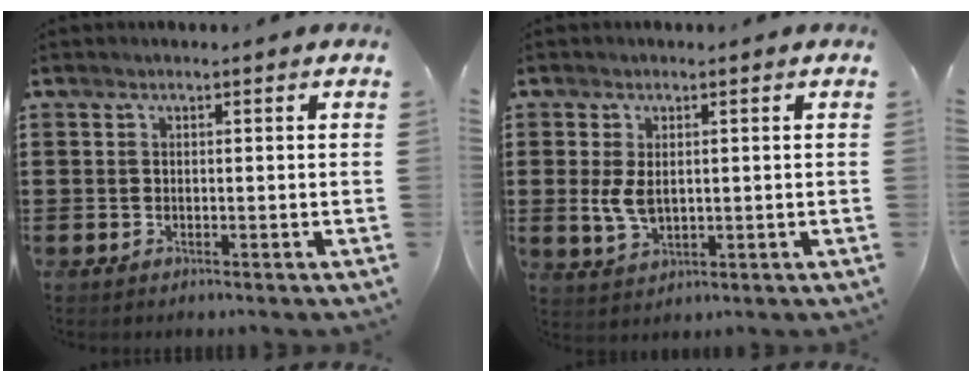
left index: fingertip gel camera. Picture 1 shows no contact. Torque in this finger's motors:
{"motor_torque": [0.77, 0.23, 0.43, 0.11]}